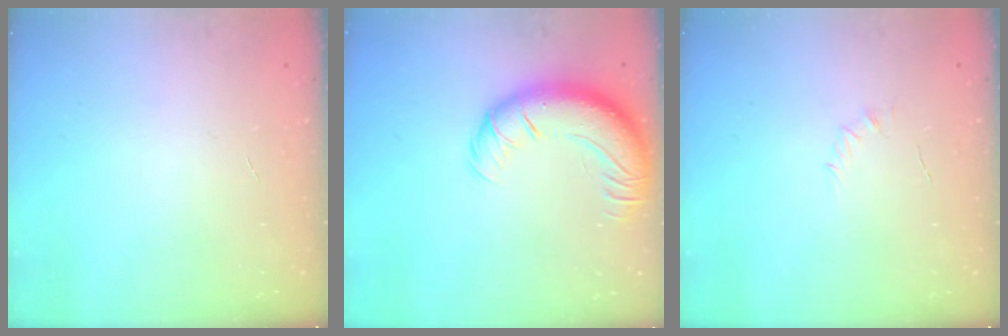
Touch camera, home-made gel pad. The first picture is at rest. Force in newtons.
{"total": 13.9, "press": 13.5, "slide": 3.3}
{"total": 3.6, "press": 3.5, "slide": 1.0}